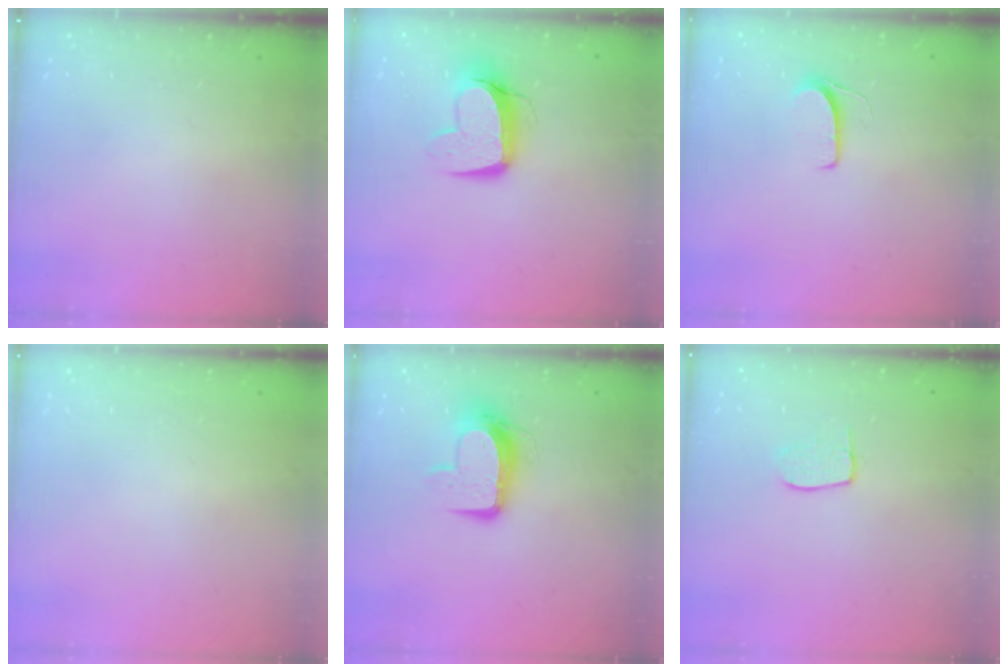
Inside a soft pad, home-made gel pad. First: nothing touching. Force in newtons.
{"total": 10.8, "press": 10.7, "slide": 1.1}
{"total": 5.9, "press": 5.9, "slide": 0.4}
{"total": 0.0}
{"total": 10.8, "press": 10.8, "slide": 1.0}
{"total": 5.6, "press": 5.6, "slide": 0.3}